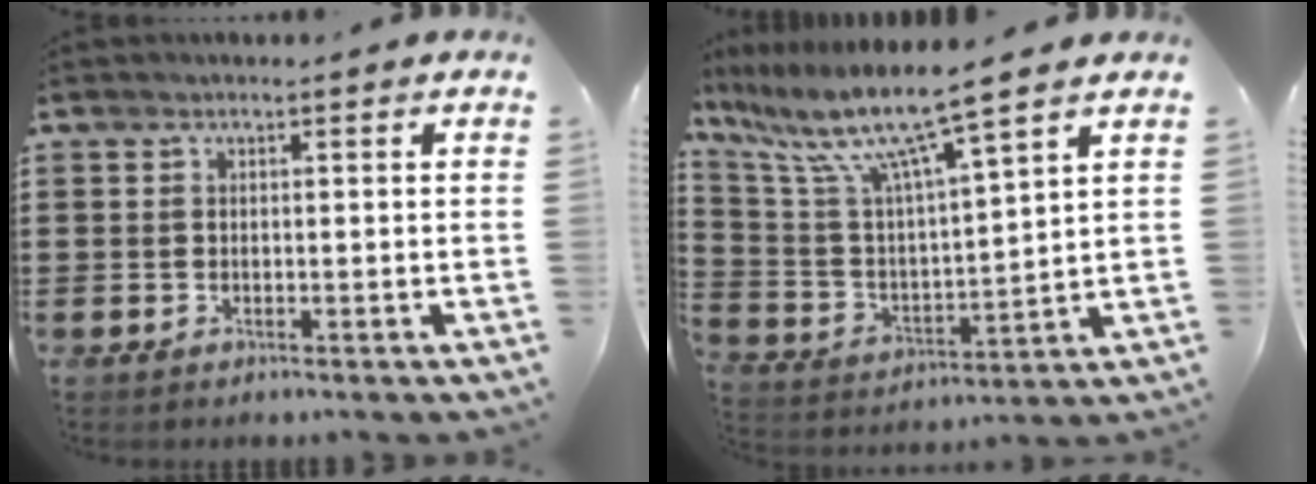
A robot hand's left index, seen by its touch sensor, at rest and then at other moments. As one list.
[{"total": 10.2, "force": [7.9, -0.1, 6.5], "torque": [-0.157, -0.050, 0.128]}]